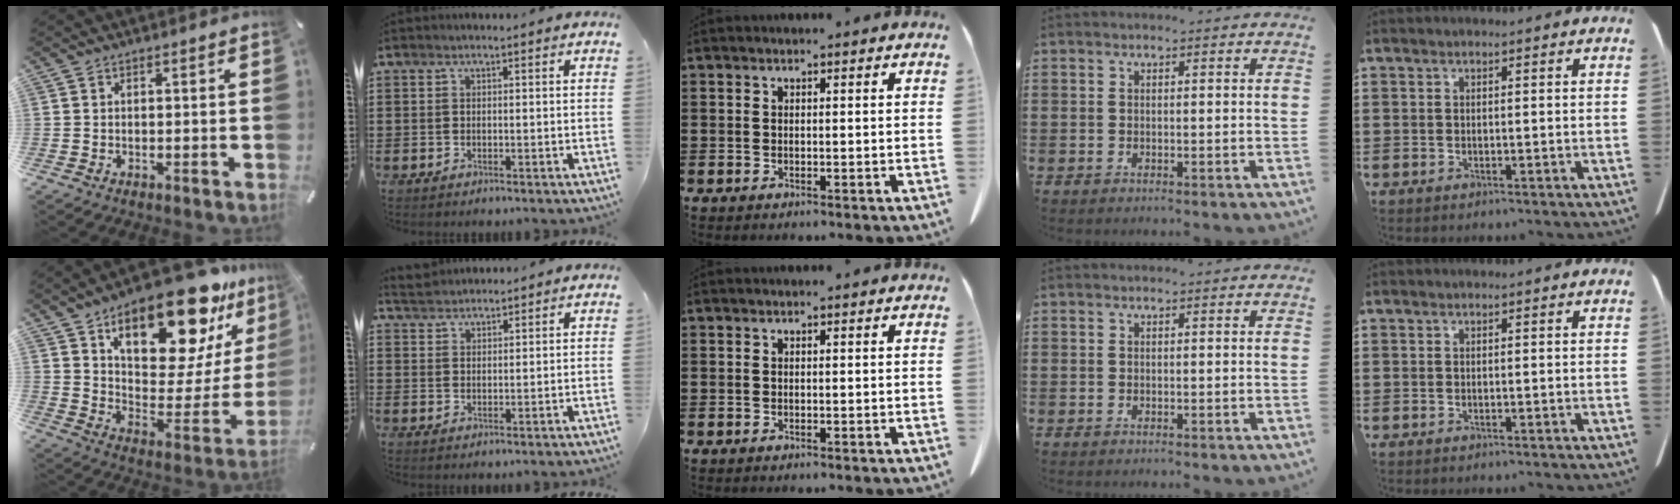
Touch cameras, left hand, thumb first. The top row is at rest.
{"thumb": {"total": 25.1, "force": [17.8, 10.2, 14.5], "torque": [-0.208, -0.128, 0.297]}, "index": {"total": 2.7, "force": [2.6, 0.4, -0.1], "torque": [-0.007, -0.001, 0.052]}}